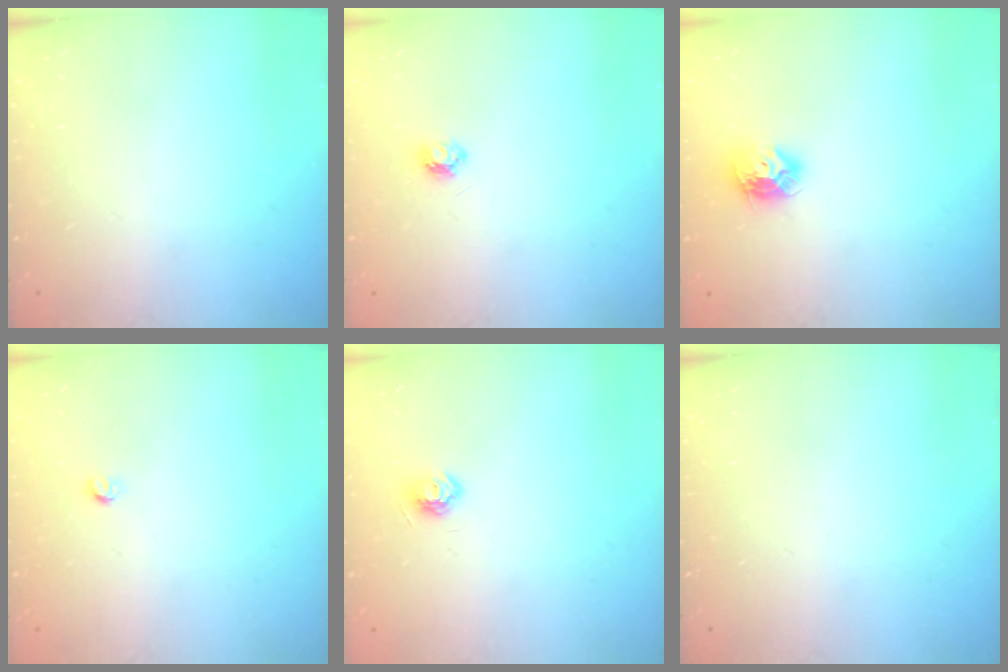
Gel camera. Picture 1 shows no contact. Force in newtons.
{"total": 3.8, "press": 3.8, "slide": 0.5}
{"total": 9.3, "press": 9.3, "slide": 0.3}
{"total": 3.2, "press": 3.2, "slide": 0.3}
{"total": 7.6, "press": 7.5, "slide": 1.1}
{"total": 0.0}